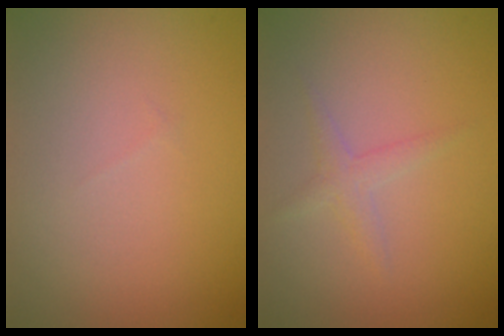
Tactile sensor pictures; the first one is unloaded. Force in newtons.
{"total": 1.3, "press": 1.3, "slide": 0.0}